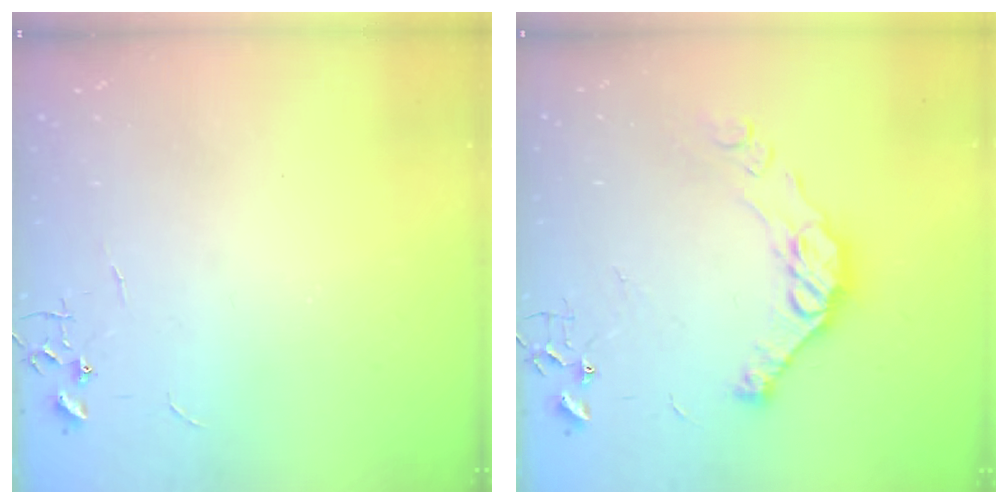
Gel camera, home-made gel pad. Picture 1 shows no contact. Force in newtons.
{"total": 12.5, "press": 12.4, "slide": 1.3}